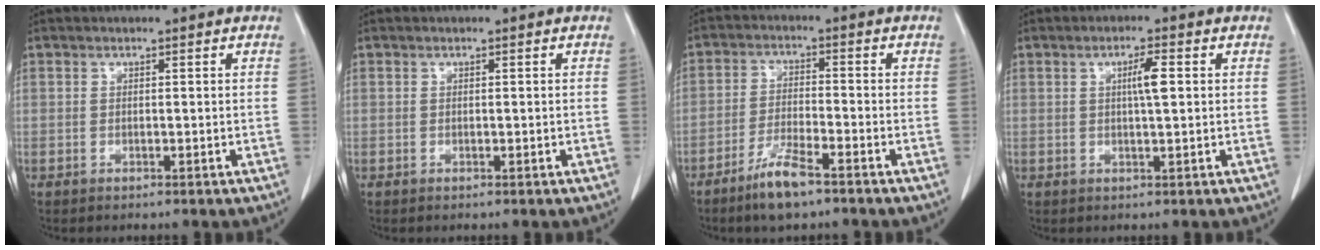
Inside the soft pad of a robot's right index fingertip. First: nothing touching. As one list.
[{"total": 0.0}, {"total": 6.5, "force": [-4.6, 0.8, 4.4], "torque": [-0.096, -0.010, -0.085]}, {"total": 3.5, "force": [0.7, 0.2, 3.4], "torque": [-0.058, 0.001, 0.011]}]